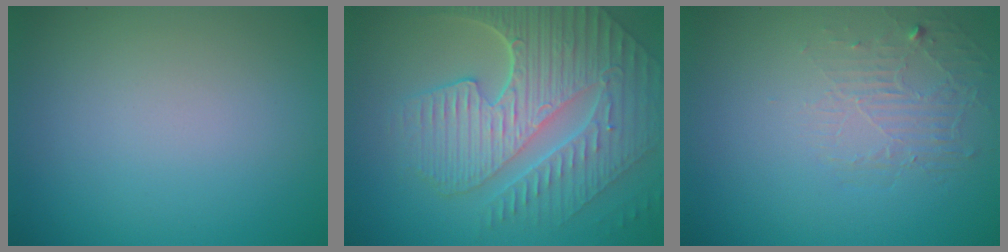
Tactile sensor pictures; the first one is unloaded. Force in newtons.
{"total": 9.1, "press": 6.1, "slide": 6.7}
{"total": 1.9, "press": 0.6, "slide": 1.8}